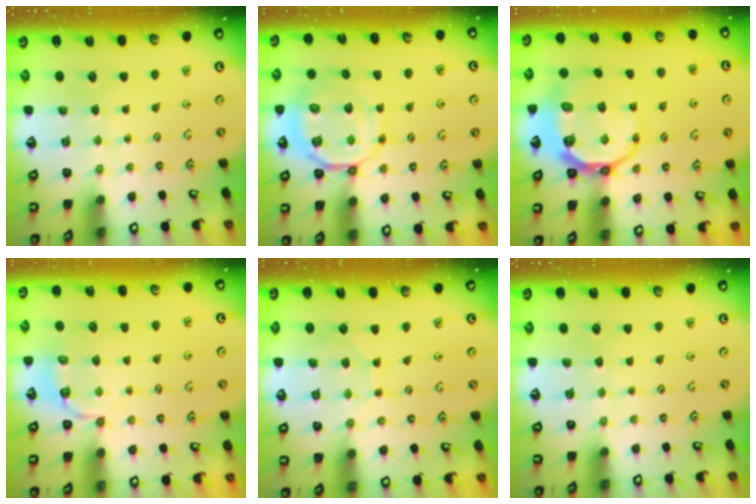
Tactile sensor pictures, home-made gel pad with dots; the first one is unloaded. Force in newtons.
{"total": 9.3, "press": 8.9, "slide": 2.4}
{"total": 11.0, "press": 10.2, "slide": 4.0}
{"total": 5.5, "press": 5.3, "slide": 1.7}
{"total": 6.9, "press": 6.8, "slide": 0.5}
{"total": 0.0}